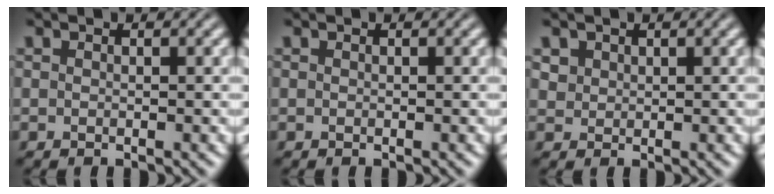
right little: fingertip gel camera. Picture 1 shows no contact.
{"total": 0.0}
{"total": 1.0, "force": [0.6, 0.8, 0.2], "torque": [-0.003, -0.003, 0.016]}